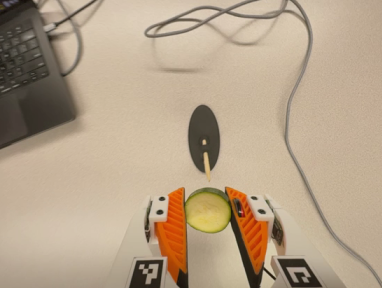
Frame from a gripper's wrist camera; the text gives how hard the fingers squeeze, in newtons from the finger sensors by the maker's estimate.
{"total": 9.3, "left": 9.3, "right": 9.3}